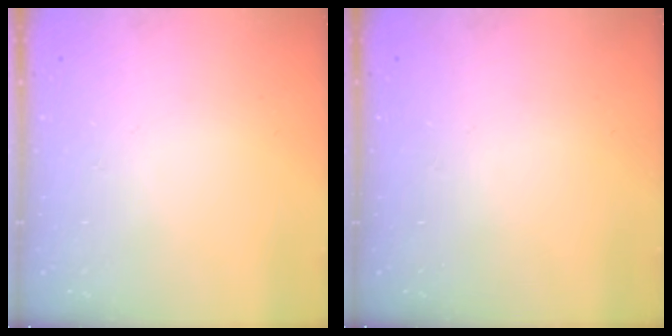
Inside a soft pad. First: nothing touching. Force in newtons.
{"total": 0.0}